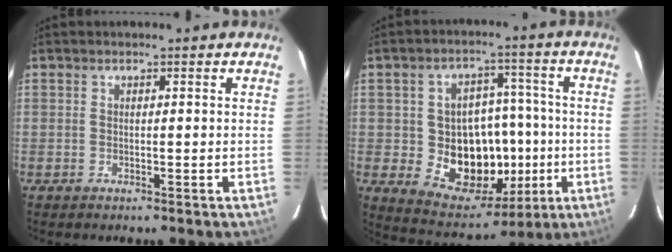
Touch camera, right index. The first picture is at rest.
{"total": 16.0, "force": [-2.8, 12.6, 9.5], "torque": [-0.180, 0.012, -0.017]}